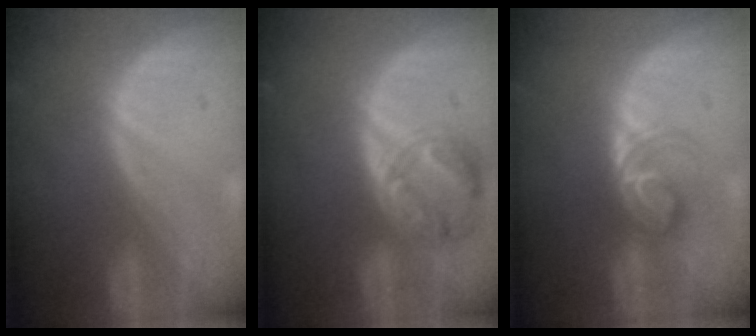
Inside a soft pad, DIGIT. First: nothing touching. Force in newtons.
{"total": 8.1, "press": 7.1, "slide": 4.0}
{"total": 5.7, "press": 4.9, "slide": 2.9}